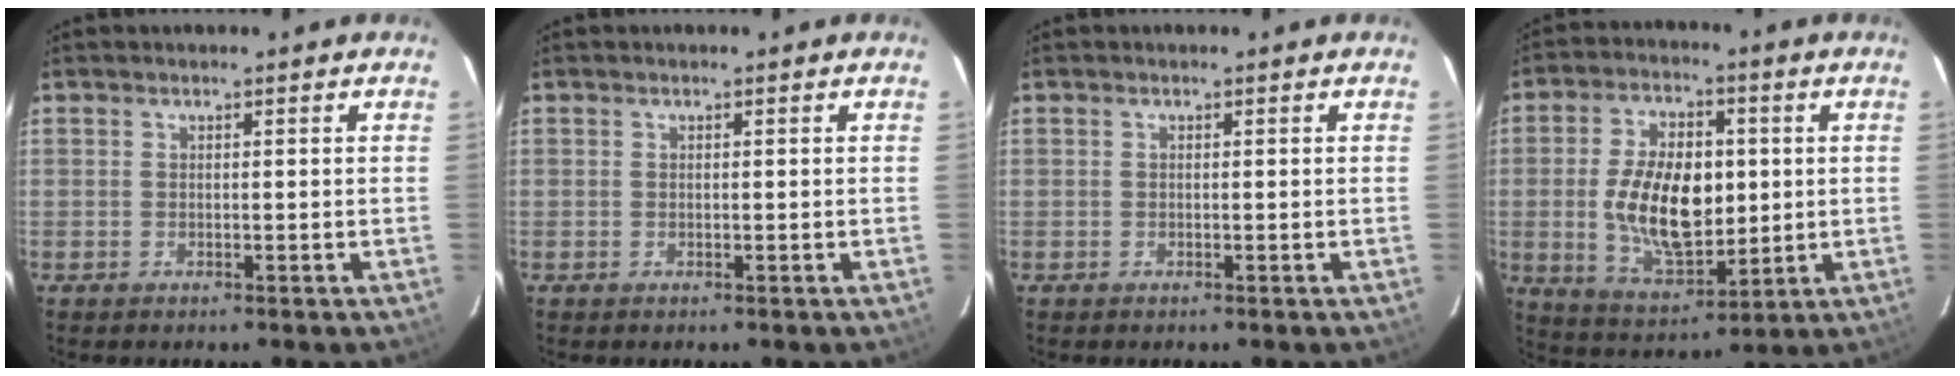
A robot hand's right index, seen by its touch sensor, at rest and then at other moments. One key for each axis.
{"total": 0.0}
{"total": 0.0}
{"total": 15.6, "fx": 0.4, "fy": 8.8, "fz": 12.9, "tx": -0.243, "ty": 0.004, "tz": 0.022}